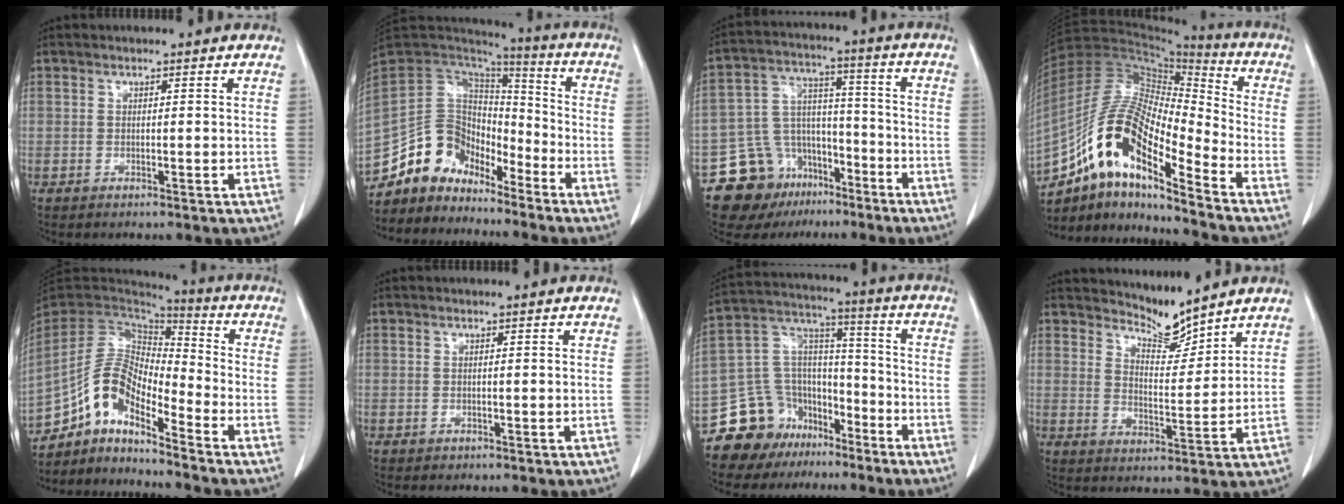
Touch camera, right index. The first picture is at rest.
{"total": 11.9, "force": [-9.9, 6.3, 1.7], "torque": [-0.025, 0.073, -0.184]}
{"total": 13.7, "force": [-9.2, 9.3, 3.9], "torque": [-0.068, 0.065, -0.147]}
{"total": 16.4, "force": [-10.4, 3.8, 12.1], "torque": [-0.238, 0.027, -0.183]}
{"total": 11.6, "force": [-8.7, 3.5, 6.9], "torque": [-0.138, 0.035, -0.164]}
{"total": 0.0}
{"total": 13.7, "force": [-9.9, 9.3, 2.0], "torque": [-0.042, 0.092, -0.167]}
{"total": 5.6, "force": [5.6, 0.2, 0.5], "torque": [-0.009, -0.018, 0.105]}